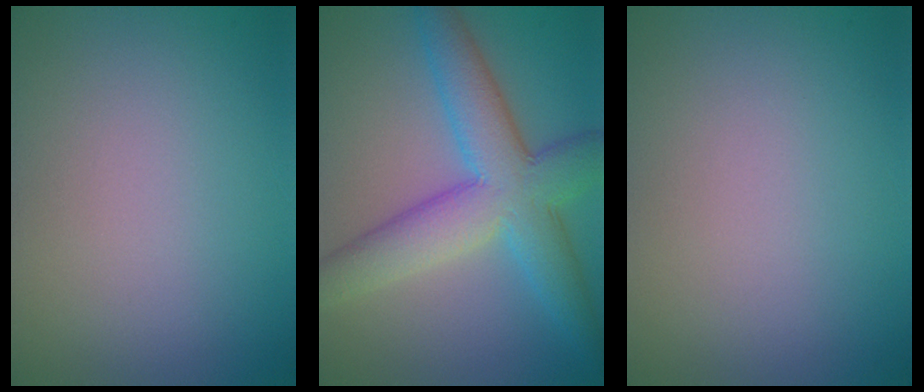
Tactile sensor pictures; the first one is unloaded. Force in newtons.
{"total": 8.3, "press": 8.3, "slide": 0.1}
{"total": 0.0}